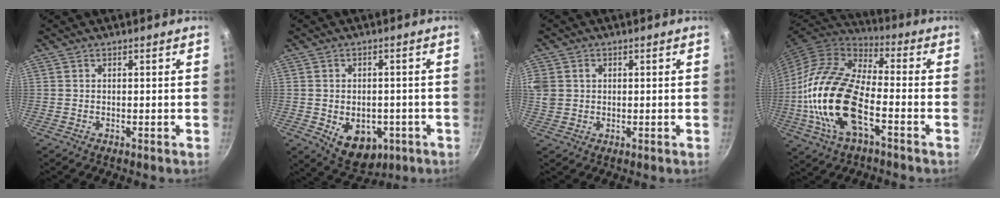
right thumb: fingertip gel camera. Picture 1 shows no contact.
{"total": 10.0, "force": [-3.4, 7.0, 6.4], "torque": [-0.075, 0.009, -0.034]}
{"total": 7.1, "force": [1.5, 6.1, 3.3], "torque": [-0.088, 0.007, 0.035]}
{"total": 20.6, "force": [-5.5, 10.0, 17.2], "torque": [-0.352, 0.024, -0.105]}